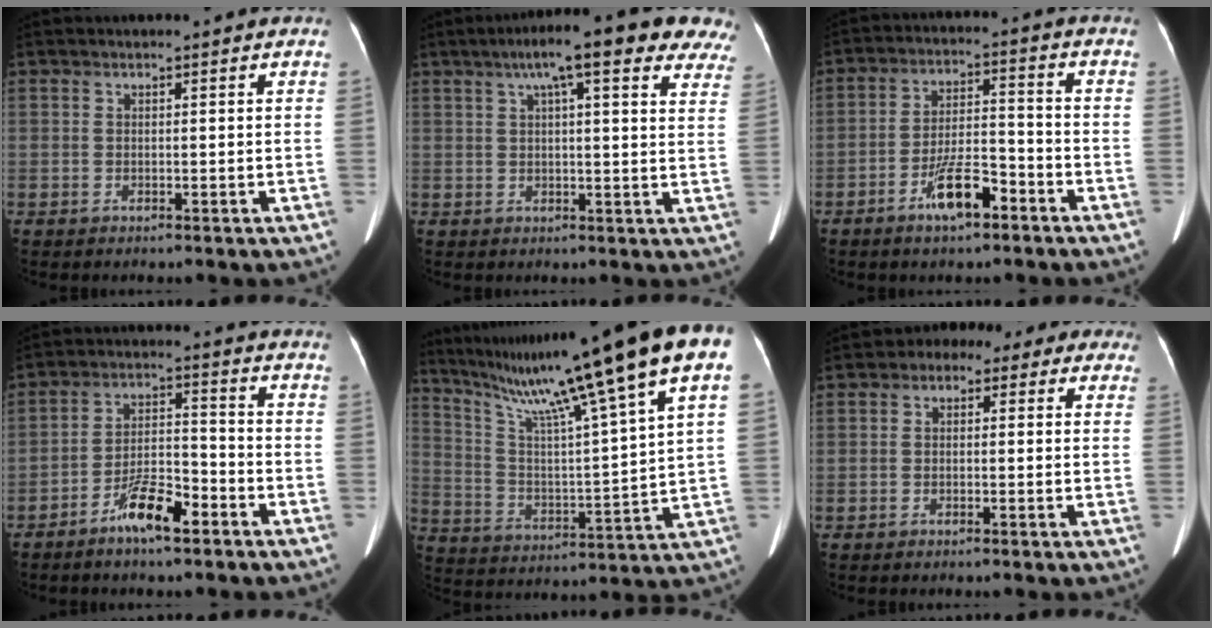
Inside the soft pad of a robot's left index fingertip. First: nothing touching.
{"total": 17.2, "force": [11.8, 3.2, 12.1], "torque": [-0.171, 0.043, 0.138]}
{"total": 7.9, "force": [-4.8, 2.1, 5.9], "torque": [-0.114, 0.004, -0.083]}
{"total": 7.9, "force": [-5.2, 1.8, 5.6], "torque": [-0.108, 0.005, -0.094]}
{"total": 23.5, "force": [15.9, -1.0, 17.3], "torque": [-0.280, 0.000, 0.244]}
{"total": 6.2, "force": [2.2, 4.3, 3.9], "torque": [-0.042, 0.045, 0.016]}